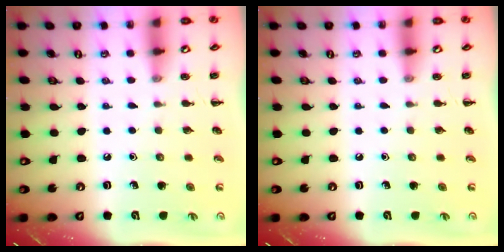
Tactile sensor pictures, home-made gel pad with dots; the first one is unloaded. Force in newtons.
{"total": 0.0}